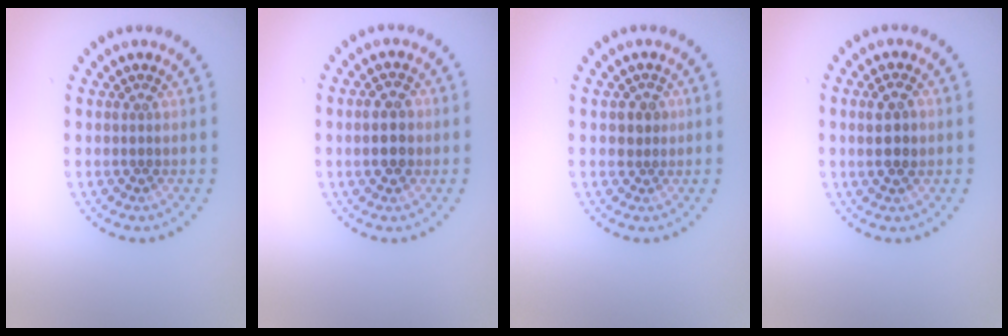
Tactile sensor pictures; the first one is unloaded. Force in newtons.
{"total": 2.5, "press": 2.5, "slide": 0.1}
{"total": 1.3, "press": 1.1, "slide": 0.7}
{"total": 2.7, "press": 2.6, "slide": 0.6}